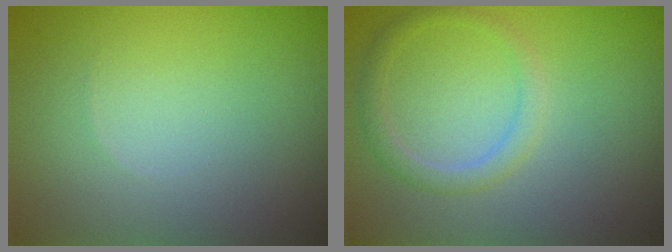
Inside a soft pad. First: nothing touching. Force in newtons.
{"total": 1.7, "press": 1.7, "slide": 0.1}